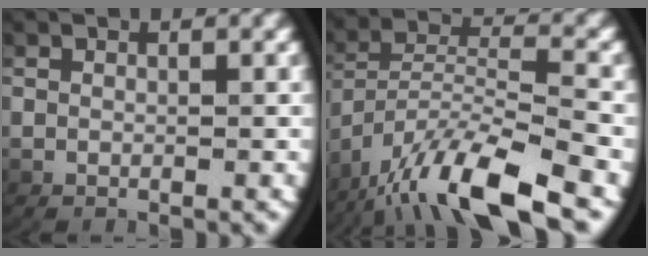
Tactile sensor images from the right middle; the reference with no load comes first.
{"total": 7.1, "force": [-3.6, 2.9, 5.4], "torque": [-0.111, -0.013, -0.050]}